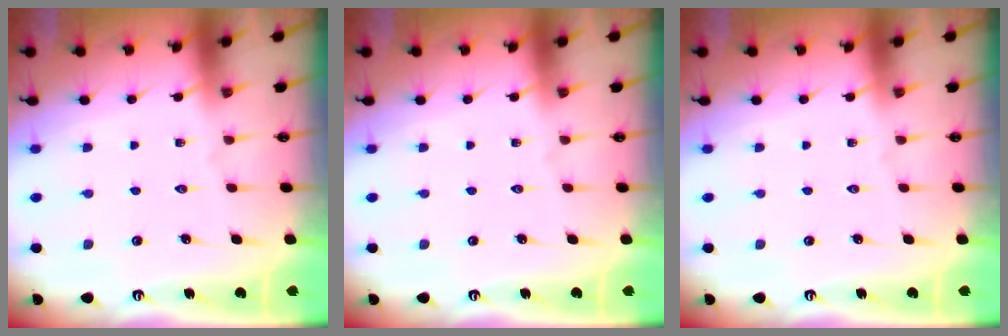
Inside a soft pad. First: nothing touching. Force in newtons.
{"total": 0.0}
{"total": 0.0}